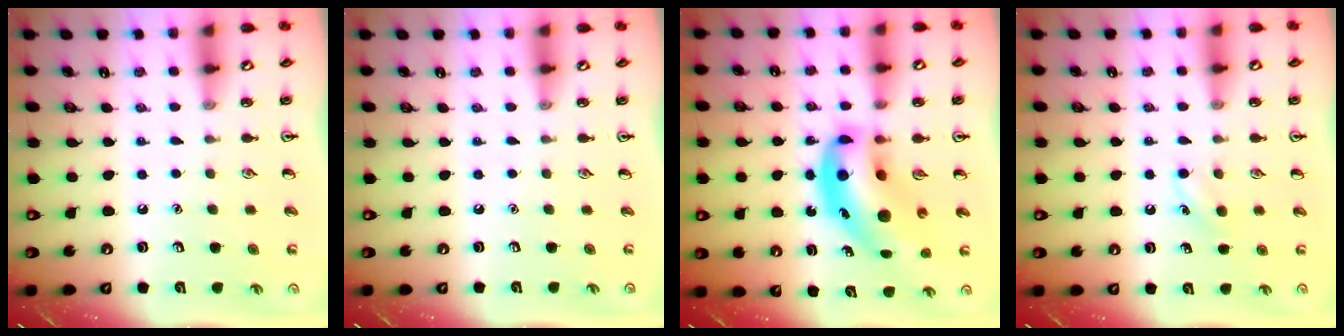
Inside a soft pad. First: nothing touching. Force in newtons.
{"total": 0.0}
{"total": 15.4, "press": 14.8, "slide": 4.5}
{"total": 4.2, "press": 4.0, "slide": 1.3}